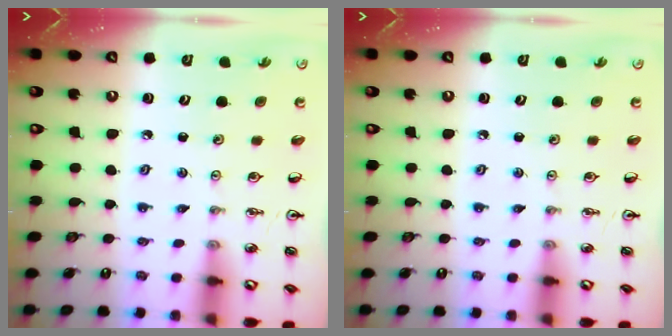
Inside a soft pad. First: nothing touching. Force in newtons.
{"total": 0.0}